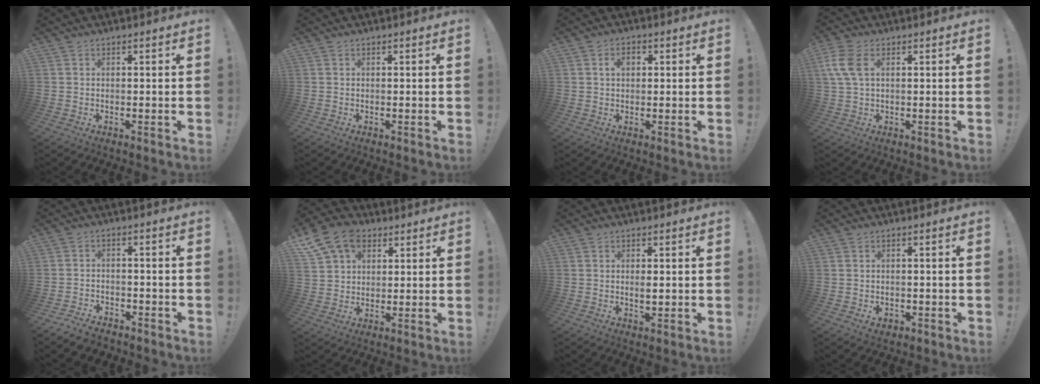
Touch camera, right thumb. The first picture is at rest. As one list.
[{"total": 0.0}, {"total": 3.3, "force": [0.9, 2.2, 2.3], "torque": [-0.027, 0.001, 0.011]}, {"total": 7.6, "force": [2.3, 4.4, 5.7], "torque": [-0.122, 0.002, 0.044]}, {"total": 4.6, "force": [-4.1, 1.9, 1.2], "torque": [-0.021, 0.012, -0.074]}, {"total": 13.2, "force": [6.6, 9.7, 6.2], "torque": [-0.100, -0.029, 0.132]}, {"total": 2.1, "force": [0.1, 0.8, 1.9], "torque": [-0.022, -0.006, -0.001]}, {"total": 2.0, "force": [-1.1, 1.5, 0.9], "torque": [-0.003, 0.001, -0.019]}]